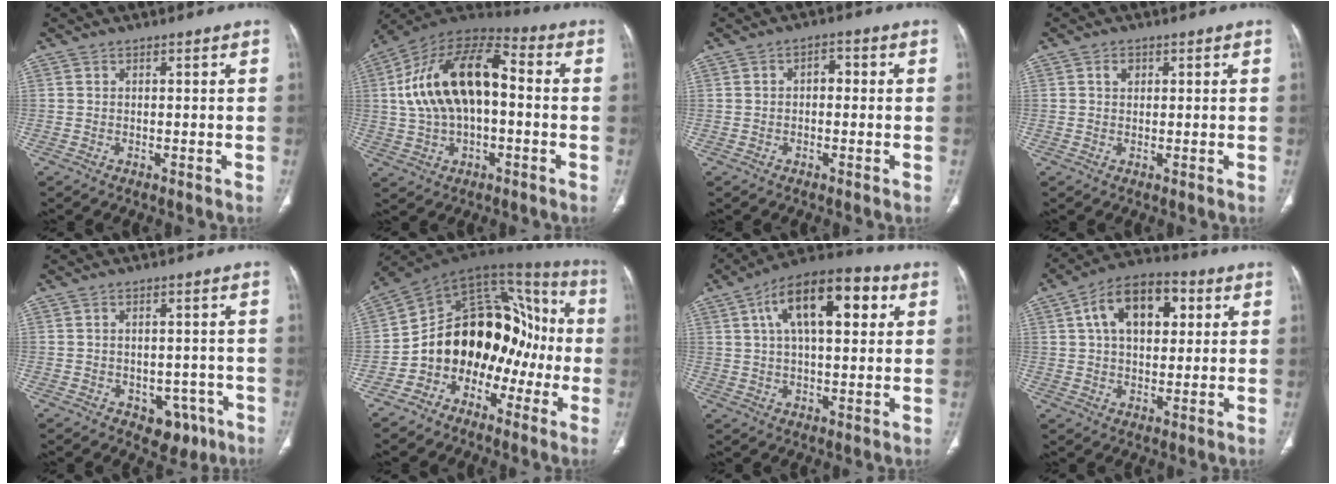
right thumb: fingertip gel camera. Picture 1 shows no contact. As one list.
[{"total": 19.7, "force": [1.1, 10.8, 16.4], "torque": [-0.293, 0.040, 0.015]}, {"total": 2.6, "force": [0.2, 1.7, 2.0], "torque": [-0.024, 0.012, -0.003]}, {"total": 1.6, "force": [0.7, 1.2, 0.8], "torque": [-0.007, 0.000, 0.010]}, {"total": 6.0, "force": [-2.8, 4.3, 3.2], "torque": [-0.016, 0.017, -0.027]}, {"total": 20.7, "force": [-4.6, 14.7, 13.9], "torque": [-0.145, 0.107, -0.077]}, {"total": 17.7, "force": [5.8, 7.9, 14.7], "torque": [-0.218, 0.017, 0.085]}, {"total": 14.3, "force": [4.2, 8.6, 10.6], "torque": [-0.147, 0.011, 0.063]}]